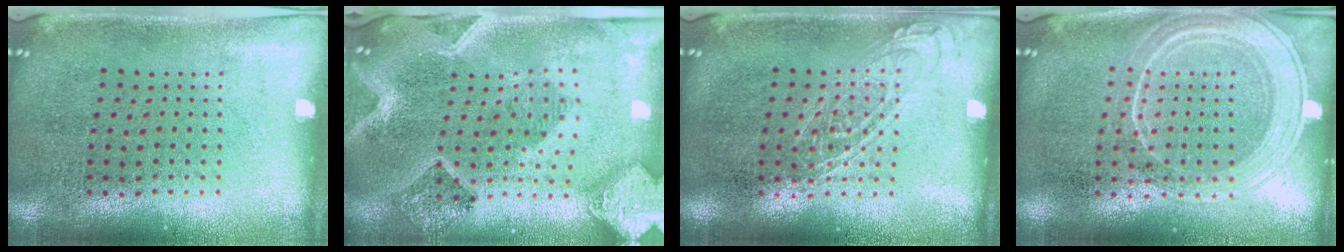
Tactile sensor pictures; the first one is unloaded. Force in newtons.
{"total": 2.9, "press": 2.6, "slide": 1.3}
{"total": 1.0, "press": 1.0, "slide": 0.2}
{"total": 1.9, "press": 1.8, "slide": 0.3}